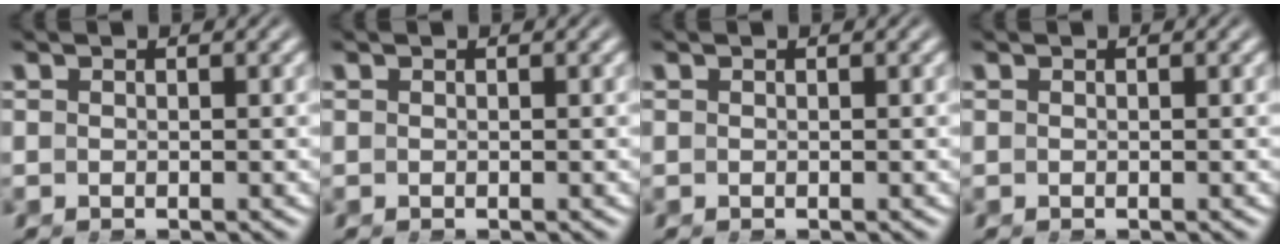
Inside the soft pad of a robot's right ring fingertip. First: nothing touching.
{"total": 0.0}
{"total": 0.0}
{"total": 0.0}